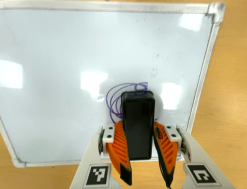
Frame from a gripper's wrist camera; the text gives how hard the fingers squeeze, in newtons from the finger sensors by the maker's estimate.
{"total": 14.3, "left": 13.8, "right": 14.7}